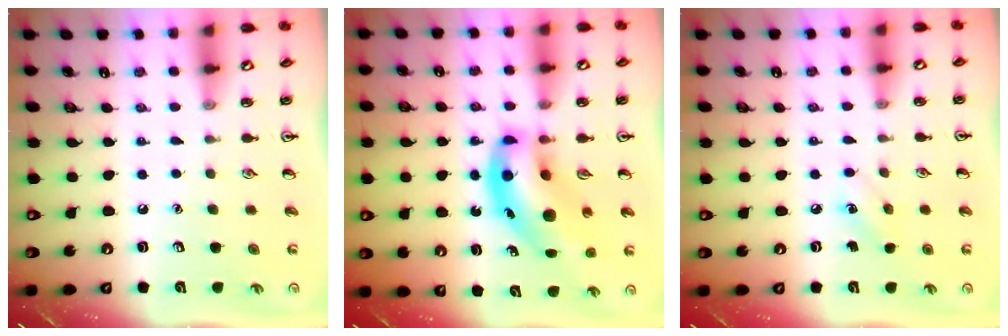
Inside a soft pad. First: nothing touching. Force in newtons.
{"total": 12.6, "press": 12.1, "slide": 3.6}
{"total": 5.0, "press": 4.7, "slide": 1.7}